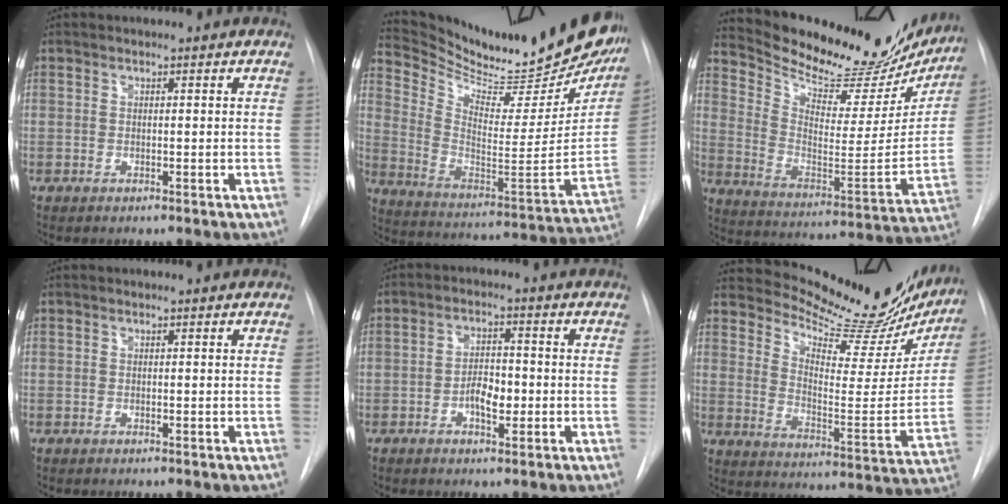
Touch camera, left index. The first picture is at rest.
{"total": 28.9, "force": [25.8, 4.6, 12.2], "torque": [-0.201, -0.097, 0.357]}
{"total": 26.4, "force": [23.6, 7.0, 9.7], "torque": [-0.152, -0.062, 0.323]}
{"total": 0.0}
{"total": 4.3, "force": [-1.6, 2.0, 3.4], "torque": [-0.060, 0.000, -0.027]}
{"total": 23.1, "force": [21.2, 5.3, 7.5], "torque": [-0.106, -0.079, 0.272]}